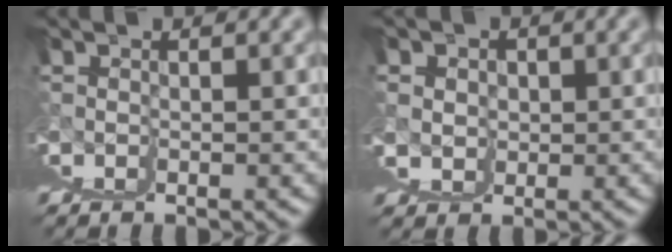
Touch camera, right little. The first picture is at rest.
{"total": 4.6, "force": [2.0, 4.1, 0.8], "torque": [-0.017, -0.018, 0.036]}